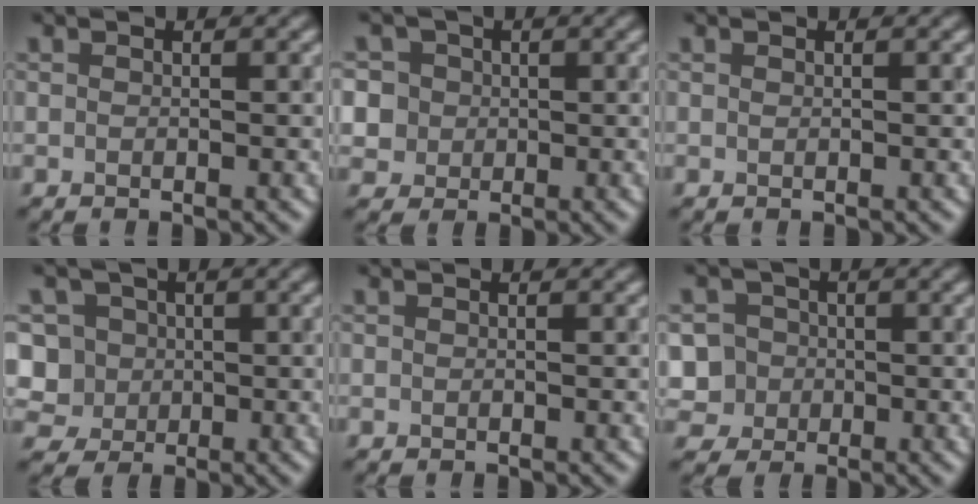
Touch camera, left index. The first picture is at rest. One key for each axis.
{"total": 6.6, "fx": 1.7, "fy": 5.9, "fz": 2.3, "tx": -0.046, "ty": 0.034, "tz": 0.002}
{"total": 0.0}
{"total": 6.6, "fx": 0.8, "fy": 6.0, "fz": 2.6, "tx": -0.046, "ty": 0.033, "tz": -0.009}
{"total": 0.0}
{"total": 6.3, "fx": -0.8, "fy": 6.0, "fz": 1.7, "tx": -0.032, "ty": 0.022, "tz": -0.036}